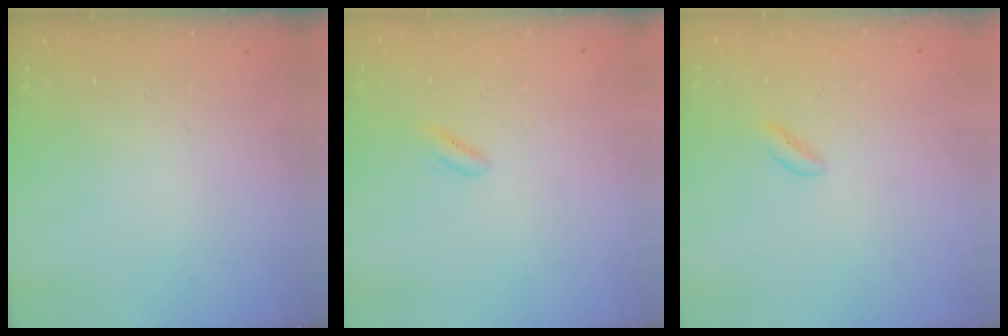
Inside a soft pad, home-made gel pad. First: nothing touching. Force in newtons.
{"total": 2.7, "press": 2.6, "slide": 0.8}
{"total": 0.7, "press": 0.6, "slide": 0.5}